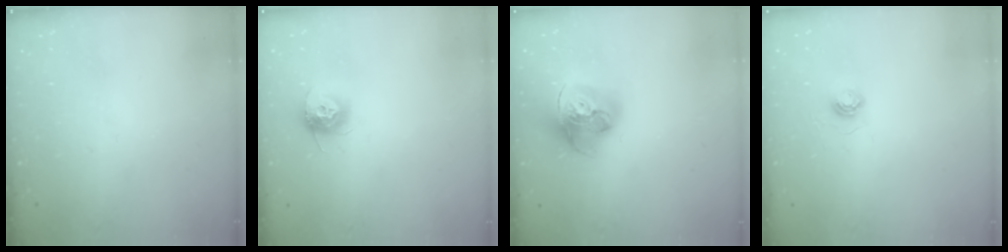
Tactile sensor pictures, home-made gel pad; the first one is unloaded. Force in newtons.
{"total": 9.5, "press": 9.5, "slide": 0.4}
{"total": 18.6, "press": 18.5, "slide": 2.1}
{"total": 4.7, "press": 4.7, "slide": 0.3}